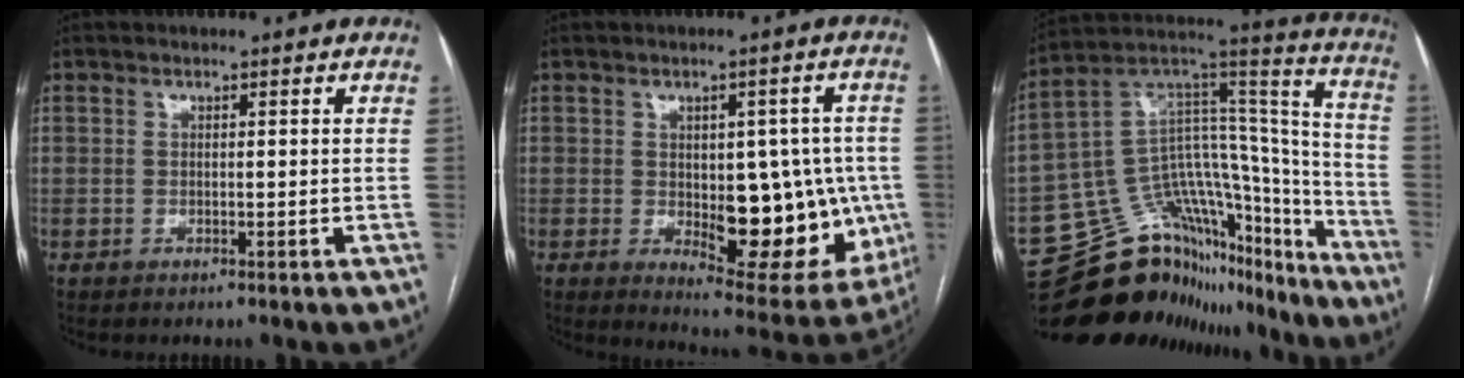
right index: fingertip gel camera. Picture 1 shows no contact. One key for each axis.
{"total": 16.0, "fx": -1.8, "fy": 7.1, "fz": 14.3, "tx": -0.166, "ty": 0.001, "tz": -0.004}
{"total": 28.4, "fx": -22.6, "fy": 13.0, "fz": 11.4, "tx": -0.128, "ty": 0.066, "tz": -0.330}